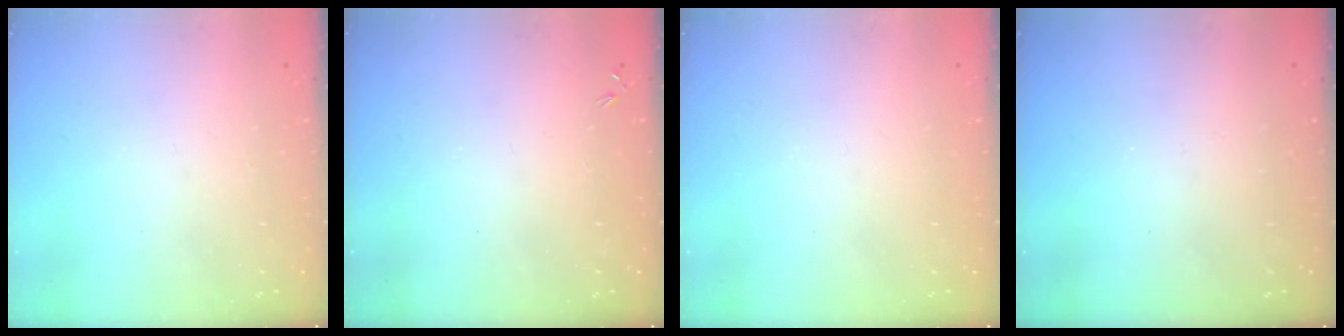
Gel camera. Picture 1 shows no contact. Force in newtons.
{"total": 0.0}
{"total": 0.0}
{"total": 0.0}